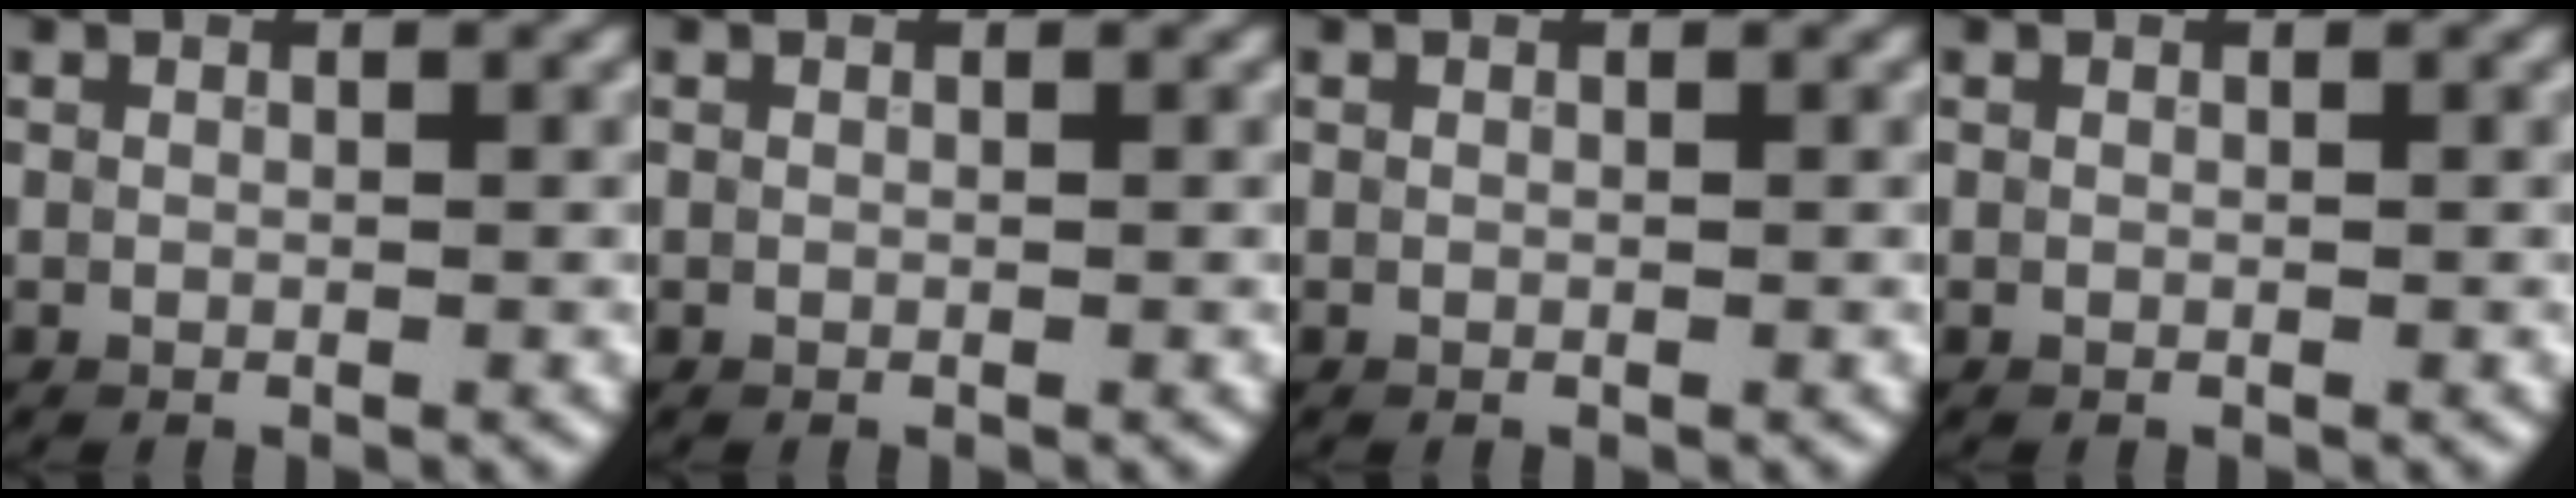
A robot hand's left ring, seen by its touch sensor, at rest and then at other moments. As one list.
[{"total": 0.0}, {"total": 0.0}, {"total": 0.0}]